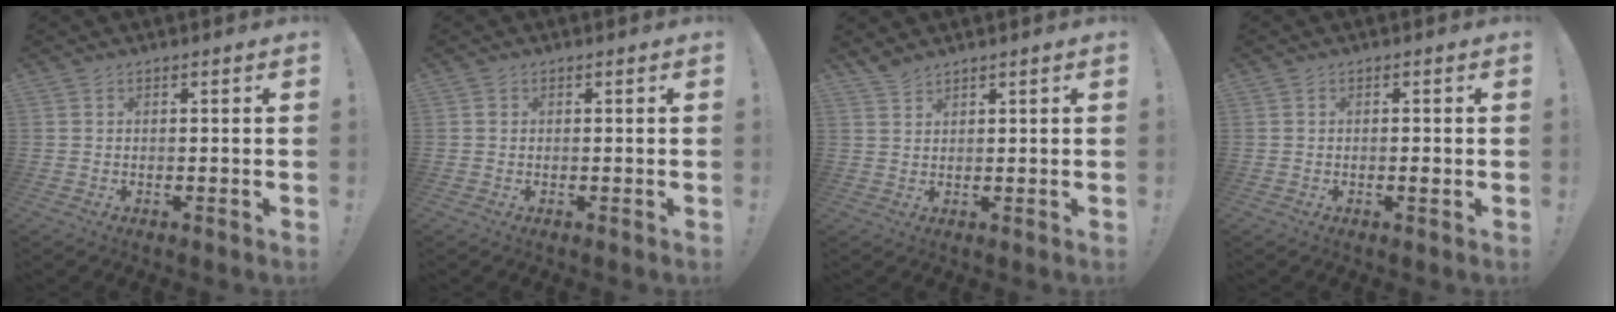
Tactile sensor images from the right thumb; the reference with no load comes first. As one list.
[{"total": 0.6, "force": [0.1, 0.6, 0.0], "torque": [0.008, -0.001, -0.001]}, {"total": 2.7, "force": [2.5, 0.6, 0.9], "torque": [-0.016, -0.015, 0.046]}, {"total": 1.4, "force": [-0.5, 0.0, 1.3], "torque": [-0.017, -0.002, -0.010]}]